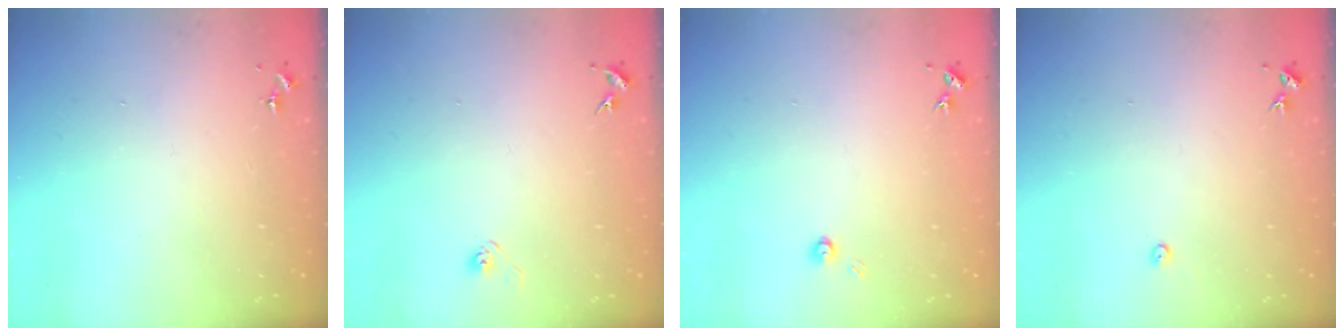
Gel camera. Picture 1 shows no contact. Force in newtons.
{"total": 2.8, "press": 2.6, "slide": 1.1}
{"total": 3.3, "press": 3.3, "slide": 0.2}
{"total": 2.2, "press": 2.2, "slide": 0.3}